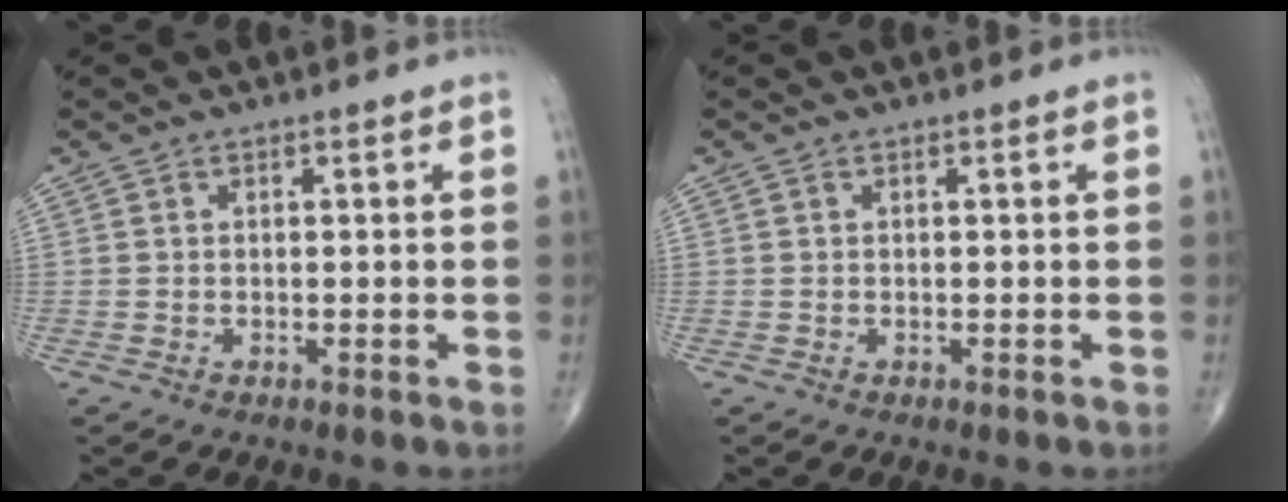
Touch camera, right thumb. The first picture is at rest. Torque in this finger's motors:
{"motor_torque": [-0.13, -0.08, -0.06, 0.27, 0.07]}